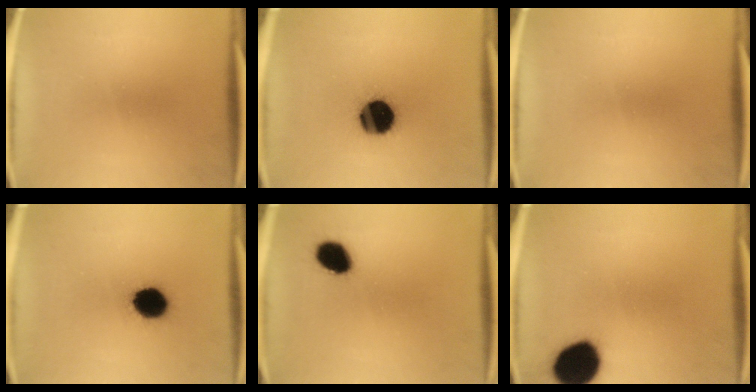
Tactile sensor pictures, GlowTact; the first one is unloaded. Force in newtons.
{"total": 16.2}
{"total": 0.0}
{"total": 11.0}
{"total": 7.5}
{"total": 15.3}